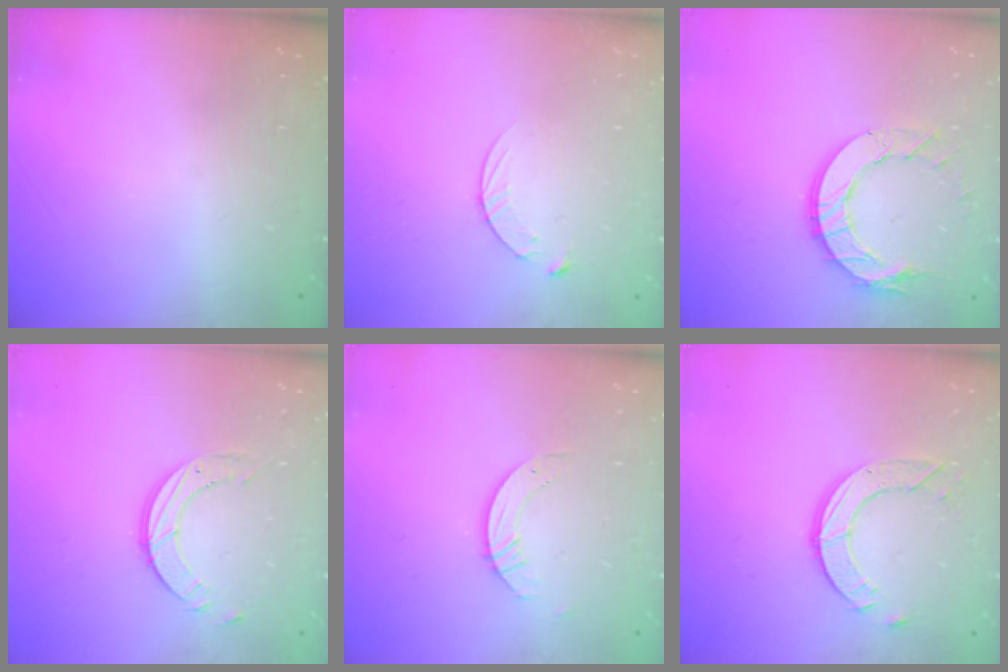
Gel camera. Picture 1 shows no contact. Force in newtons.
{"total": 5.4, "press": 5.4, "slide": 0.5}
{"total": 11.5, "press": 11.4, "slide": 1.2}
{"total": 7.1, "press": 7.1, "slide": 0.7}
{"total": 3.6, "press": 3.6, "slide": 0.3}
{"total": 8.4, "press": 8.4, "slide": 0.5}